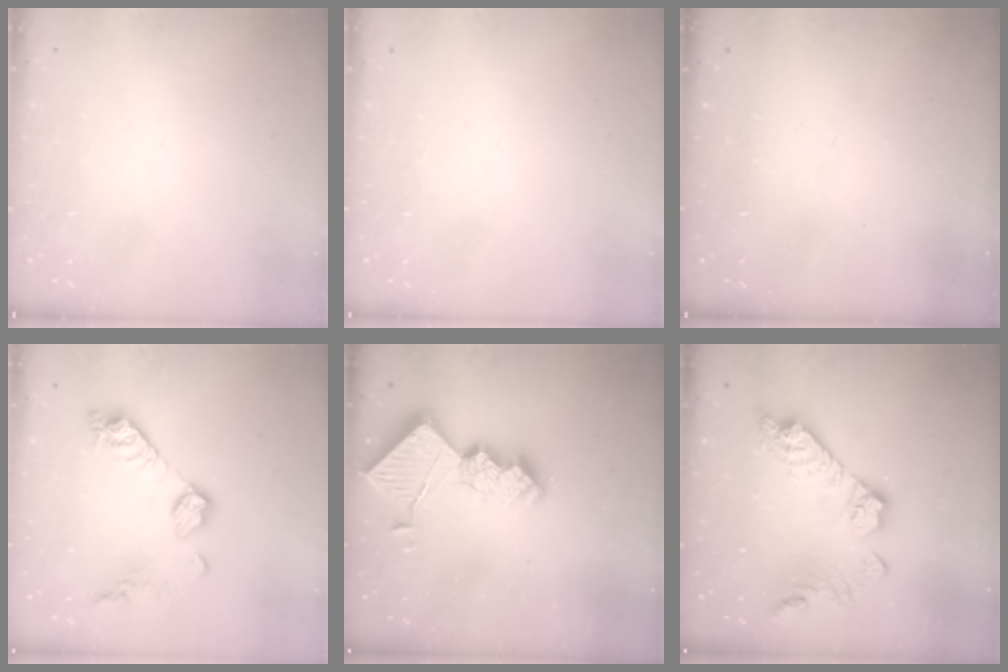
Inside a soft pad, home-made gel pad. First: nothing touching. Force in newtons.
{"total": 0.0}
{"total": 0.0}
{"total": 11.1, "press": 11.1, "slide": 0.7}
{"total": 15.8, "press": 15.8, "slide": 0.8}
{"total": 15.8, "press": 15.7, "slide": 1.1}